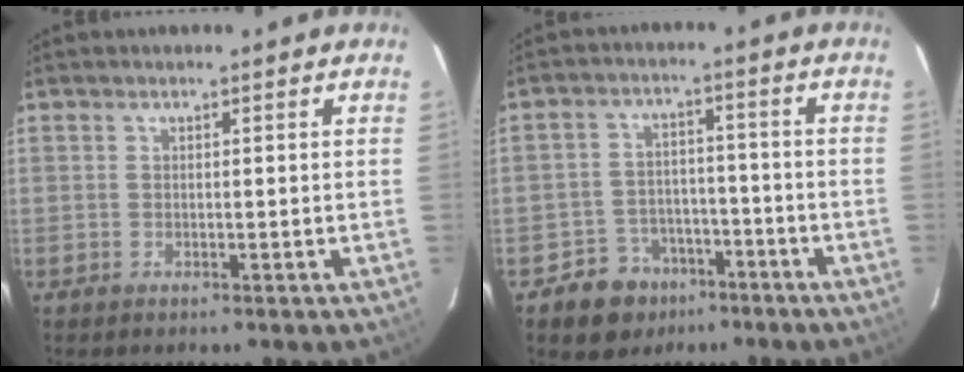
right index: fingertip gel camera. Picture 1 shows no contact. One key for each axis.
{"total": 8.1, "fx": -5.2, "fy": 6.1, "fz": 1.3, "tx": -0.042, "ty": 0.027, "tz": -0.068}